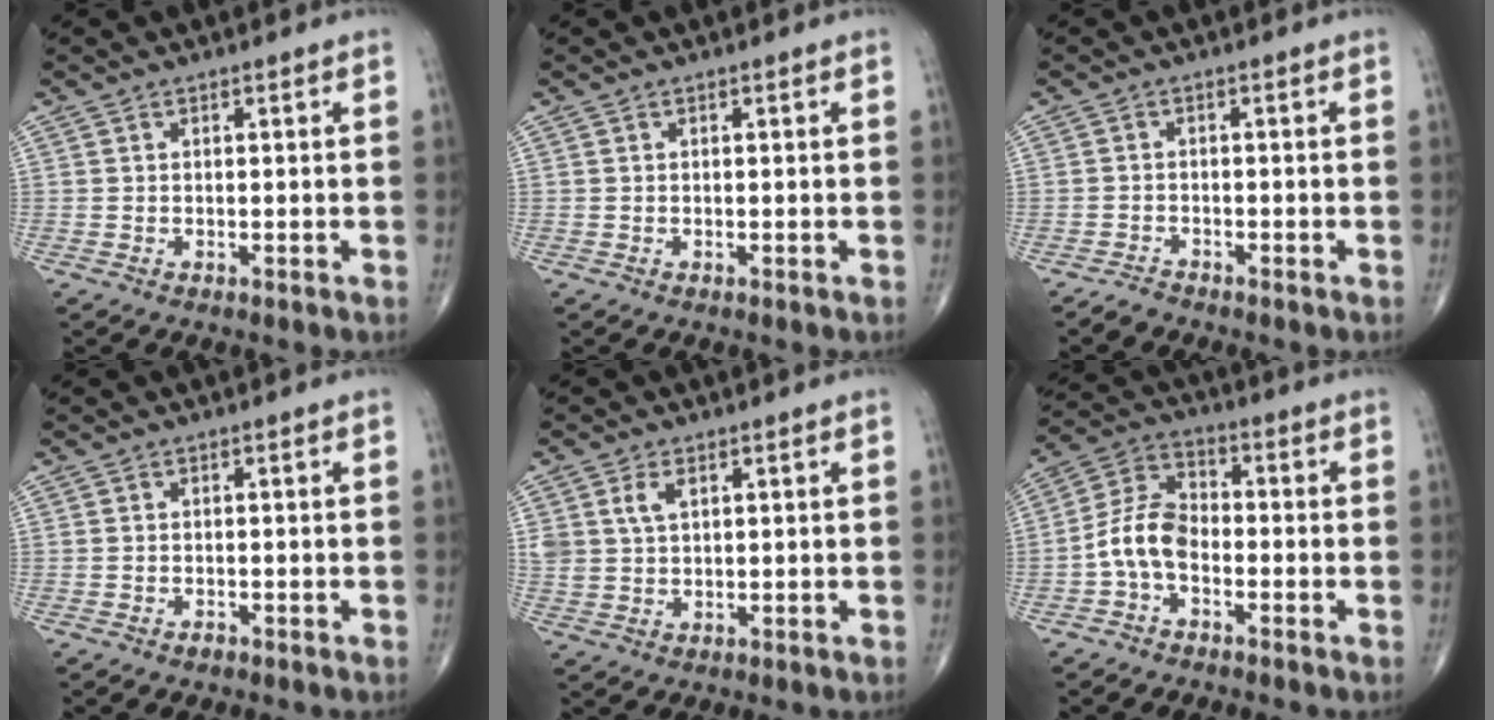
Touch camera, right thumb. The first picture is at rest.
{"total": 0.0}
{"total": 1.6, "force": [-1.5, 0.4, 0.0], "torque": [-0.003, 0.000, -0.030]}
{"total": 0.8, "force": [-0.6, 0.4, 0.3], "torque": [-0.005, 0.003, -0.010]}
{"total": 4.1, "force": [1.6, 2.5, 2.8], "torque": [-0.054, -0.003, 0.037]}
{"total": 8.1, "force": [-2.5, 5.1, 5.8], "torque": [-0.107, 0.035, -0.061]}